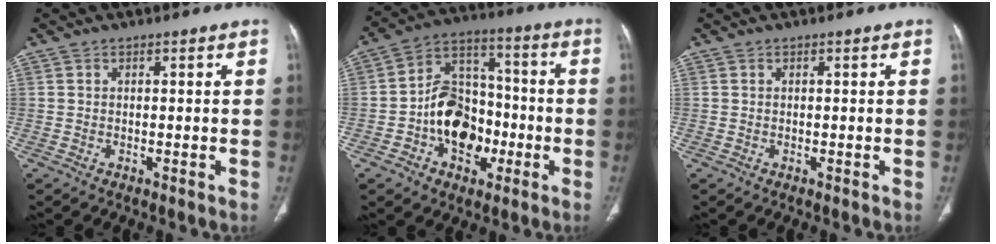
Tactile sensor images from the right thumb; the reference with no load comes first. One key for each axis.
{"total": 14.2, "fx": -3.9, "fy": 10.4, "fz": 8.9, "tx": -0.099, "ty": 0.045, "tz": -0.066}
{"total": 0.0}